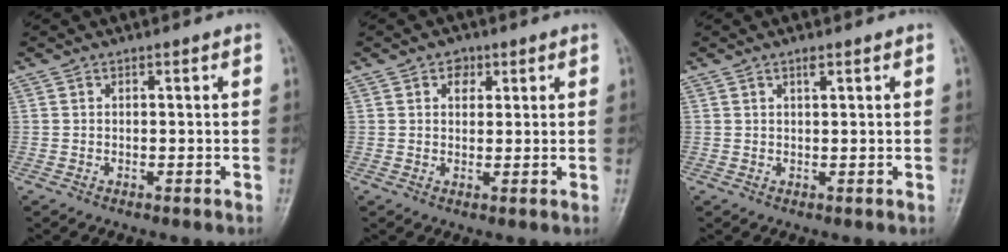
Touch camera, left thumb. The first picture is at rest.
{"total": 3.1, "force": [1.4, 2.3, 1.4], "torque": [-0.002, -0.004, 0.018]}
{"total": 1.5, "force": [0.9, 0.5, 1.1], "torque": [-0.017, -0.001, 0.015]}